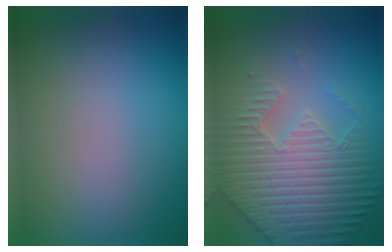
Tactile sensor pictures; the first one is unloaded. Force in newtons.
{"total": 7.1, "press": 5.5, "slide": 4.5}